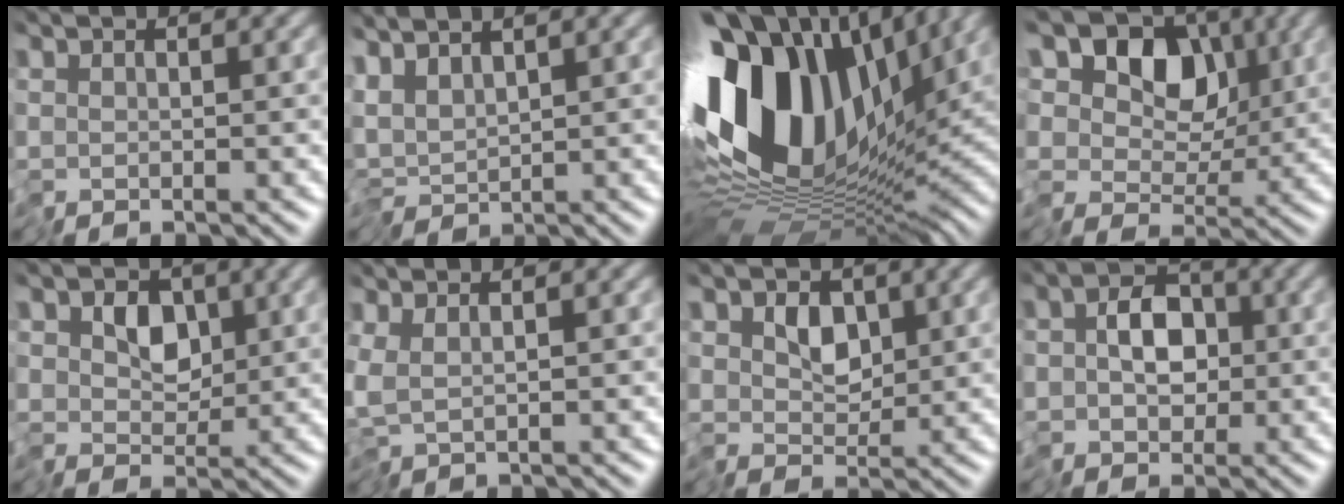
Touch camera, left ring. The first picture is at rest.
{"total": 2.2, "force": [0.0, 0.7, 2.0], "torque": [-0.040, -0.001, -0.010]}
{"total": 16.1, "force": [2.8, 9.9, 12.3], "torque": [-0.254, 0.010, 0.040]}
{"total": 7.9, "force": [1.9, 5.7, 5.2], "torque": [-0.077, 0.000, 0.008]}
{"total": 3.1, "force": [-0.1, 2.4, 1.9], "torque": [-0.029, -0.005, -0.010]}
{"total": 1.8, "force": [0.4, 0.4, 1.8], "torque": [-0.037, 0.003, 0.008]}
{"total": 2.4, "force": [0.0, 1.8, 1.6], "torque": [-0.029, -0.007, -0.005]}
{"total": 4.1, "force": [-0.7, 3.0, 2.7], "torque": [-0.041, 0.004, -0.020]}